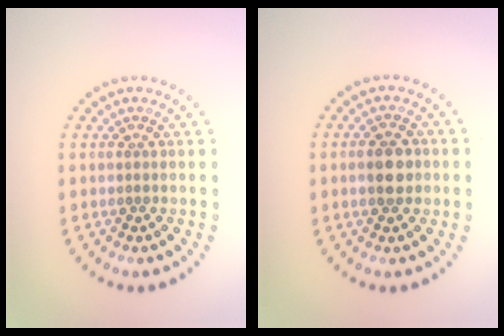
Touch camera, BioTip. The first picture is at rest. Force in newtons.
{"total": 3.1, "press": 3.1, "slide": 0.1}